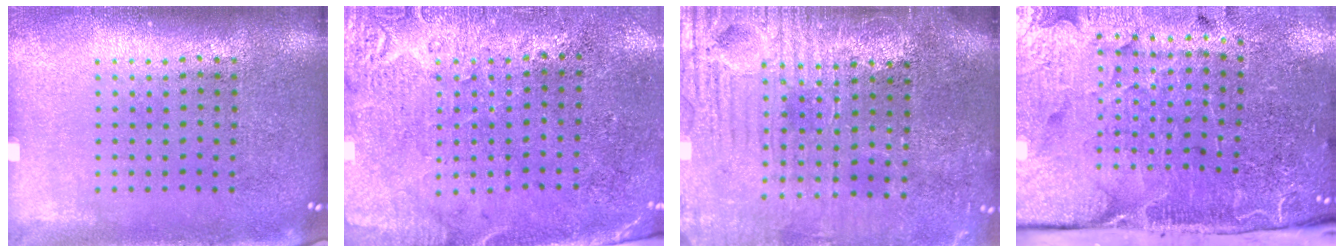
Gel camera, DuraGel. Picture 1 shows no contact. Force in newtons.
{"total": 2.8, "press": 2.4, "slide": 1.5}
{"total": 4.0, "press": 3.8, "slide": 1.3}
{"total": 5.2, "press": 4.0, "slide": 3.3}